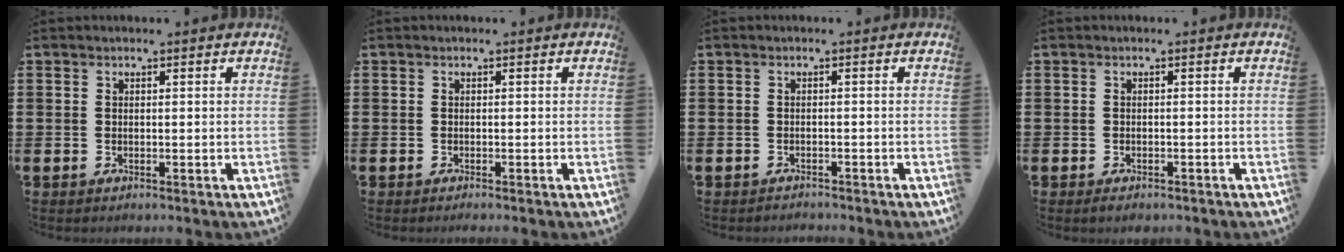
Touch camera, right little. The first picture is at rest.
{"total": 0.0}
{"total": 0.7, "force": [-0.7, 0.0, -0.1], "torque": [0.000, 0.001, -0.016]}
{"total": 0.6, "force": [-0.5, 0.2, 0.3], "torque": [-0.007, -0.001, -0.011]}